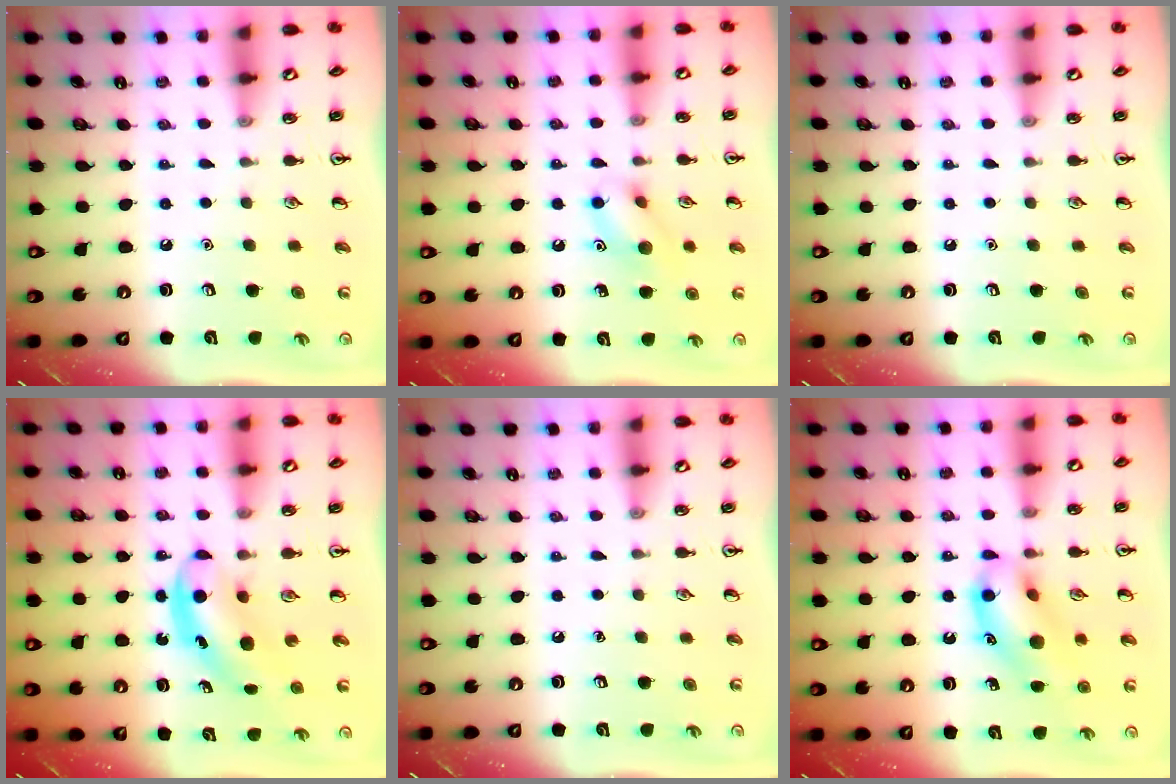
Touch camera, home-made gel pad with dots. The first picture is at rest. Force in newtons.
{"total": 9.5, "press": 9.5, "slide": 0.6}
{"total": 0.0}
{"total": 5.7, "press": 5.6, "slide": 0.7}
{"total": 0.0}
{"total": 14.1, "press": 13.7, "slide": 3.0}